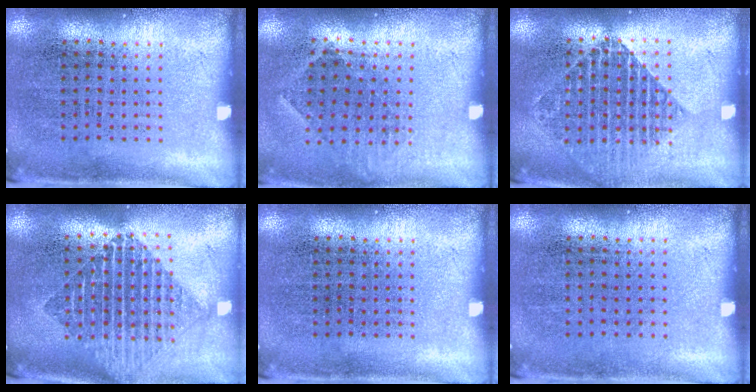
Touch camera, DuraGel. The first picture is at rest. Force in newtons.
{"total": 0.9, "press": 0.8, "slide": 0.6}
{"total": 1.7, "press": 1.4, "slide": 0.8}
{"total": 1.8, "press": 1.5, "slide": 1.0}
{"total": 0.0}
{"total": 0.0}